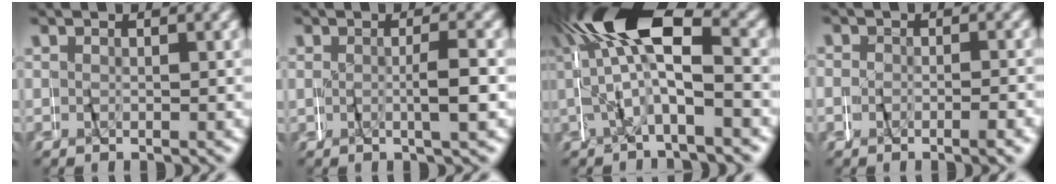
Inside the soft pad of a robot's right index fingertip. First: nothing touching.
{"total": 1.4, "force": [-0.5, -0.8, 1.0], "torque": [-0.023, 0.002, -0.009]}
{"total": 12.7, "force": [2.2, 6.6, 10.6], "torque": [-0.198, 0.022, 0.022]}
{"total": 1.3, "force": [-1.2, 0.4, 0.2], "torque": [-0.014, -0.002, -0.022]}